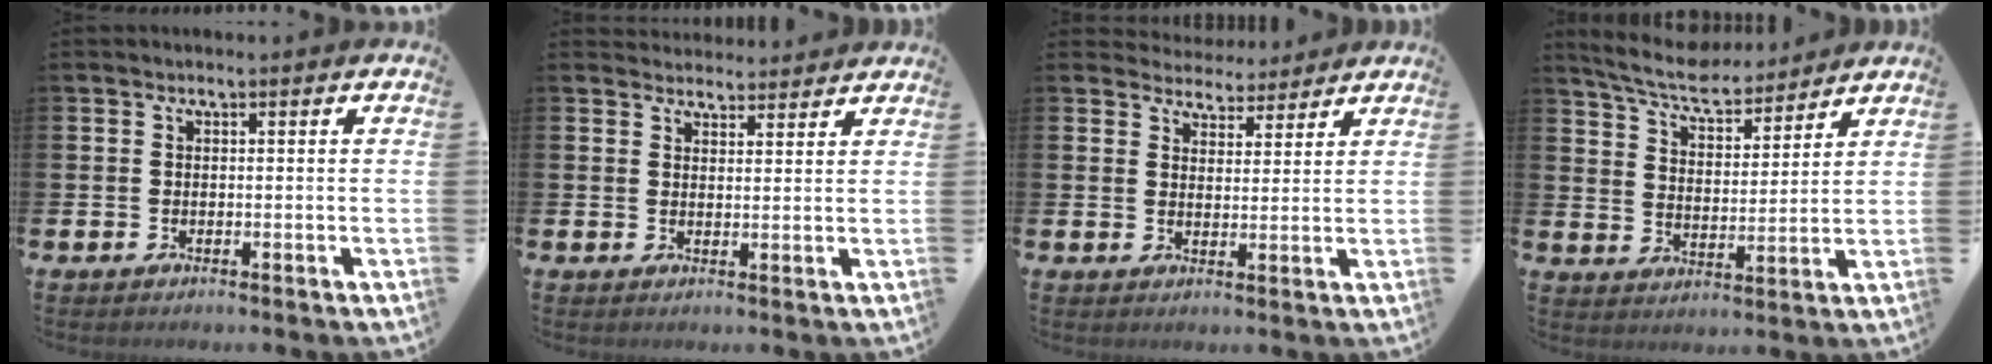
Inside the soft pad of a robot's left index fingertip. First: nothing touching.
{"total": 3.1, "force": [3.0, 0.8, -0.2], "torque": [0.006, -0.017, 0.053]}
{"total": 3.9, "force": [3.7, 1.2, -0.4], "torque": [-0.006, -0.025, 0.066]}
{"total": 7.1, "force": [6.7, 1.4, 2.0], "torque": [-0.071, -0.035, 0.120]}